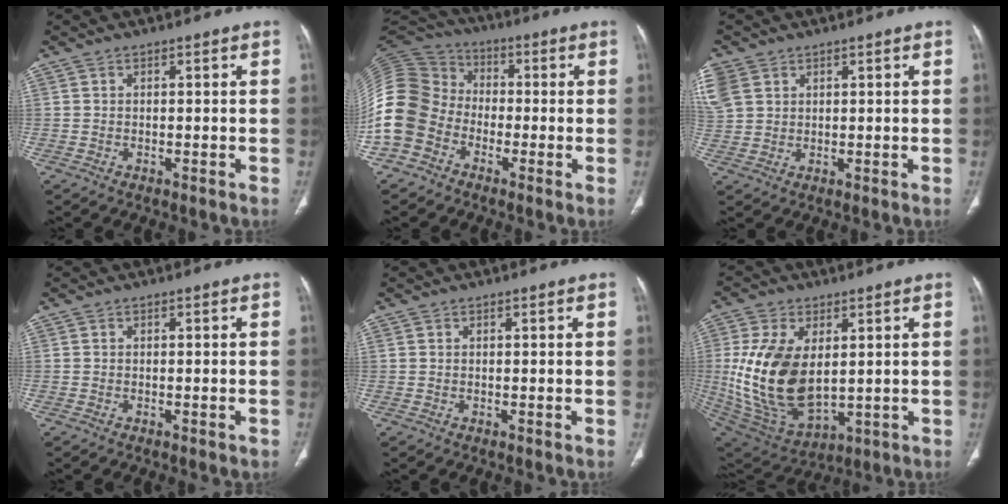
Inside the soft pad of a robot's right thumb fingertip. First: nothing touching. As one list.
[{"total": 17.6, "force": [-5.6, 14.4, 8.5], "torque": [-0.195, 0.062, -0.114]}, {"total": 10.5, "force": [4.3, 8.3, 4.7], "torque": [-0.146, 0.015, 0.095]}, {"total": 0.7, "force": [-0.4, 0.1, 0.6], "torque": [-0.004, 0.001, -0.005]}, {"total": 0.0}, {"total": 19.3, "force": [1.7, 11.2, 15.6], "torque": [-0.301, -0.018, 0.055]}]